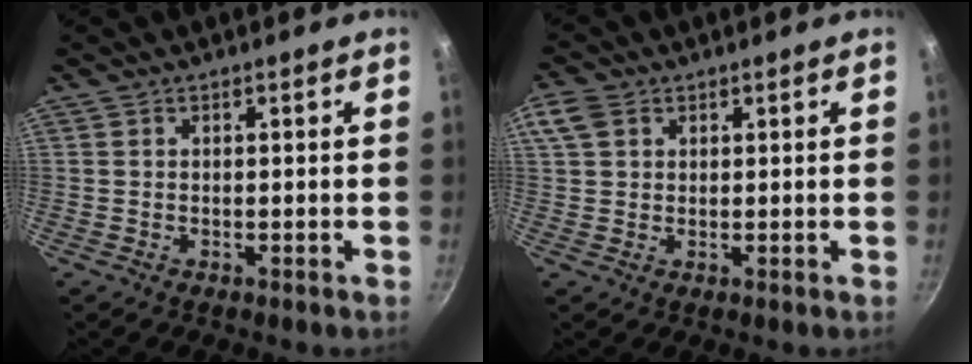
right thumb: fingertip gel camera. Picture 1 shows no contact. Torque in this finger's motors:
{"motor_torque": [-0.53, 0.91, 0.38, -0.34, 0.17]}